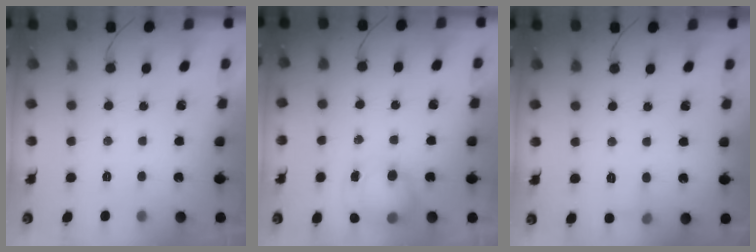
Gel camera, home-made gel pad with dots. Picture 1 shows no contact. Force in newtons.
{"total": 8.4, "press": 8.4, "slide": 0.8}
{"total": 4.7, "press": 4.5, "slide": 1.3}